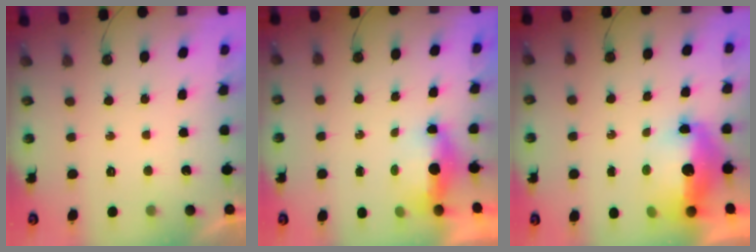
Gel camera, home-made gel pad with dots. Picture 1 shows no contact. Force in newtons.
{"total": 7.1, "press": 5.6, "slide": 4.5}
{"total": 13.5, "press": 13.4, "slide": 1.6}